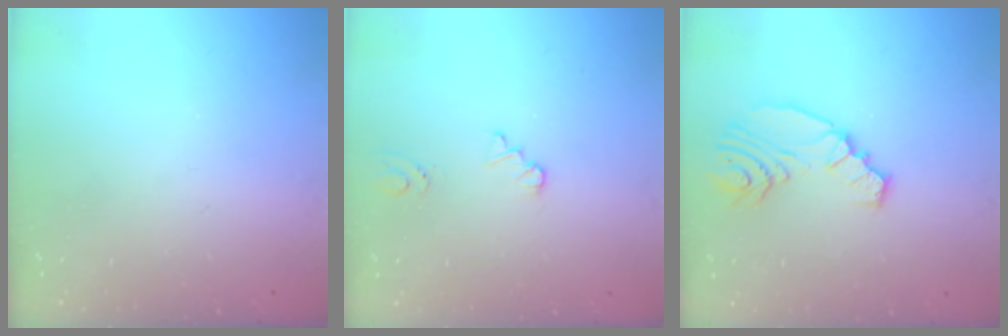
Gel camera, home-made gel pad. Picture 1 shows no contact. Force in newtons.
{"total": 1.1, "press": 1.1, "slide": 0.2}
{"total": 11.1, "press": 10.2, "slide": 4.3}